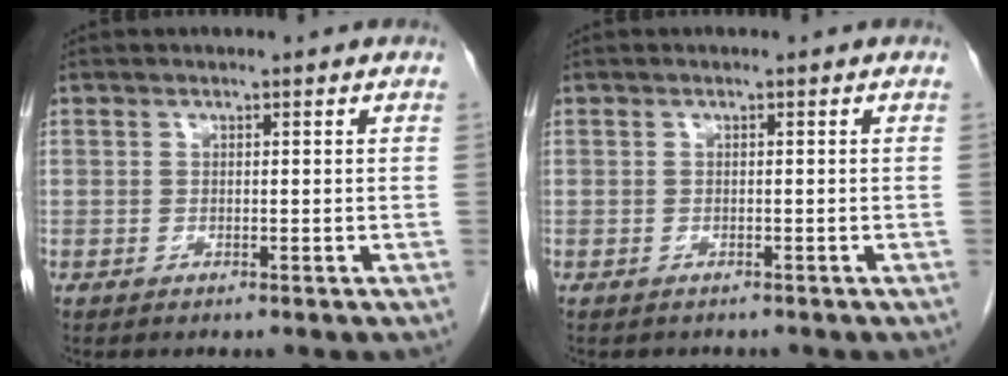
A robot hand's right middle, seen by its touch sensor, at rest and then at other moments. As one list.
[{"total": 1.0, "force": [-0.9, 0.4, 0.1], "torque": [-0.011, -0.002, -0.013]}]